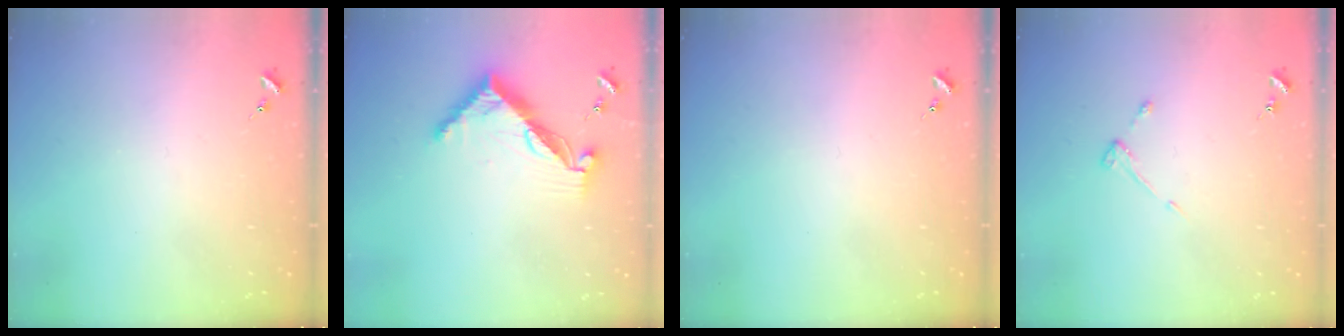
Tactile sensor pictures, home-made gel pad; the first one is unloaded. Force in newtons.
{"total": 9.8, "press": 9.8, "slide": 0.9}
{"total": 0.0}
{"total": 2.8, "press": 2.8, "slide": 0.3}